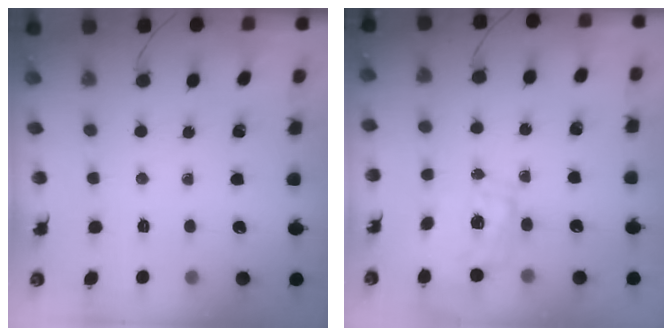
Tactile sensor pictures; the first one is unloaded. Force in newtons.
{"total": 2.2, "press": 2.2, "slide": 0.4}